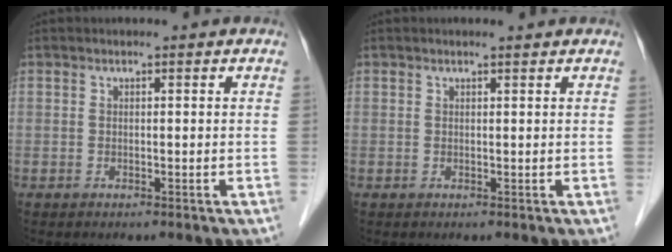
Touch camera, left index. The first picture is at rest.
{"total": 1.0, "force": [0.9, 0.1, 0.5], "torque": [-0.012, 0.005, 0.015]}